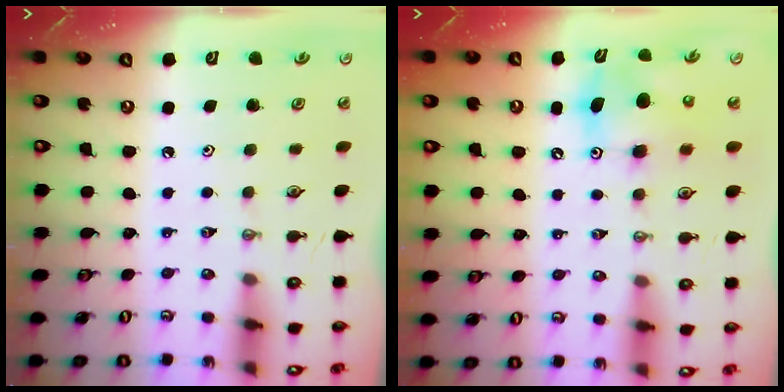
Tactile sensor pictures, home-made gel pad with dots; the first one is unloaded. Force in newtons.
{"total": 9.0, "press": 8.8, "slide": 2.0}